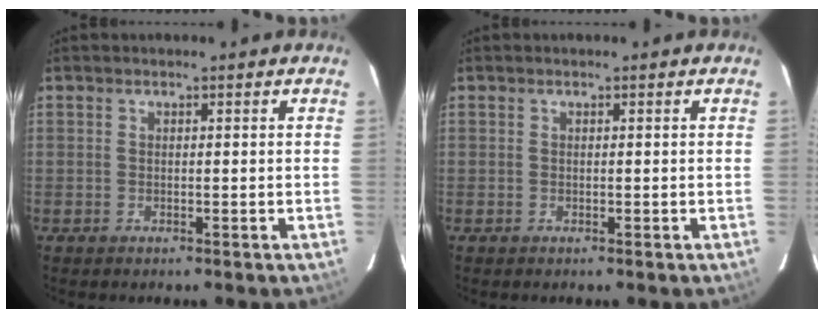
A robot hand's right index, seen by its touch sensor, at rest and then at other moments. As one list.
[{"total": 0.0}]